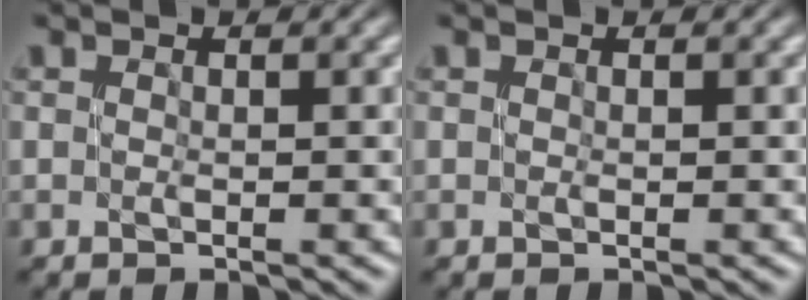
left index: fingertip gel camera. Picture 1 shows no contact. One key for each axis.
{"total": 0.0}